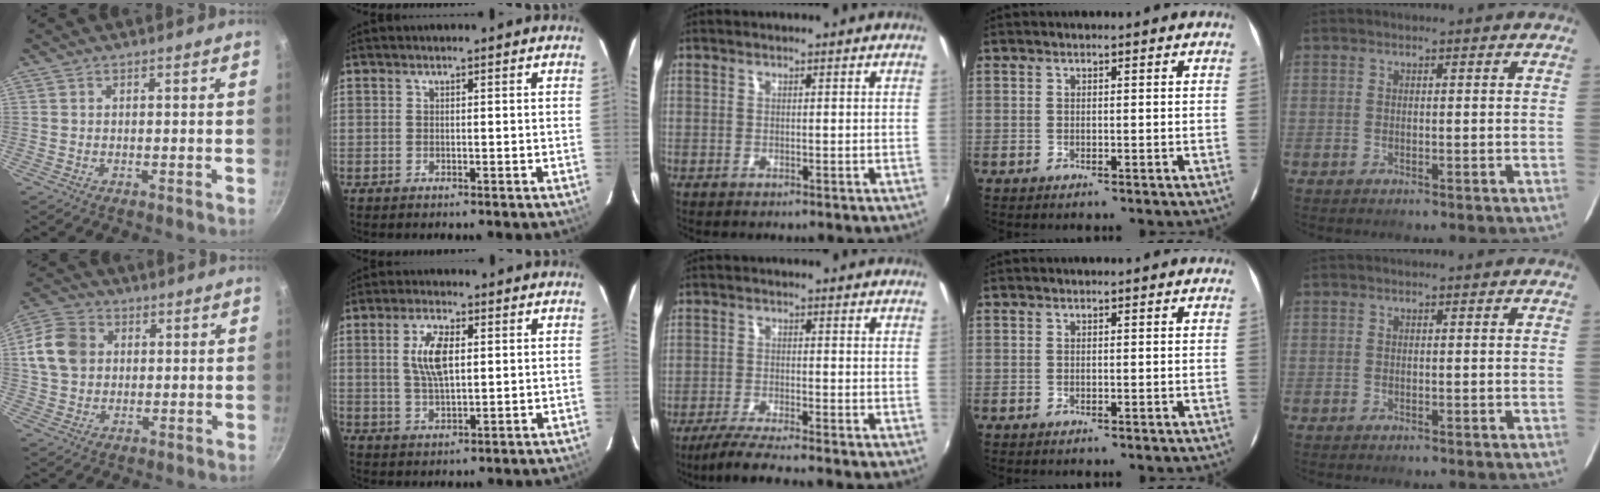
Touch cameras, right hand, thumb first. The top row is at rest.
{"thumb": {"total": 10.6, "force": [1.9, 8.6, 5.8], "torque": [-0.090, 0.008, 0.022]}, "index": {"total": 7.3, "force": [1.6, 2.9, 6.6], "torque": [-0.127, 0.005, 0.032]}, "middle": {"total": 6.2, "force": [-5.4, -0.4, 3.0], "torque": [-0.080, -0.018, -0.098]}}